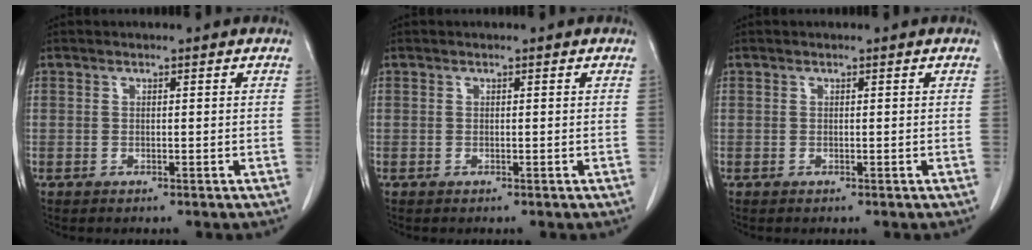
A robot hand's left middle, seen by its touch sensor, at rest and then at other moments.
{"total": 0.0}
{"total": 0.0}